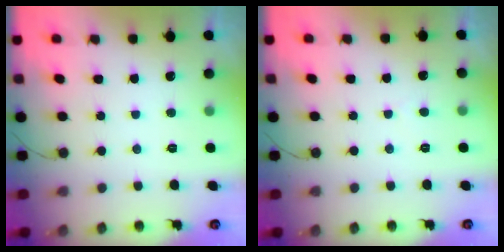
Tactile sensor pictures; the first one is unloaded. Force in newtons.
{"total": 2.7, "press": 2.7, "slide": 0.2}